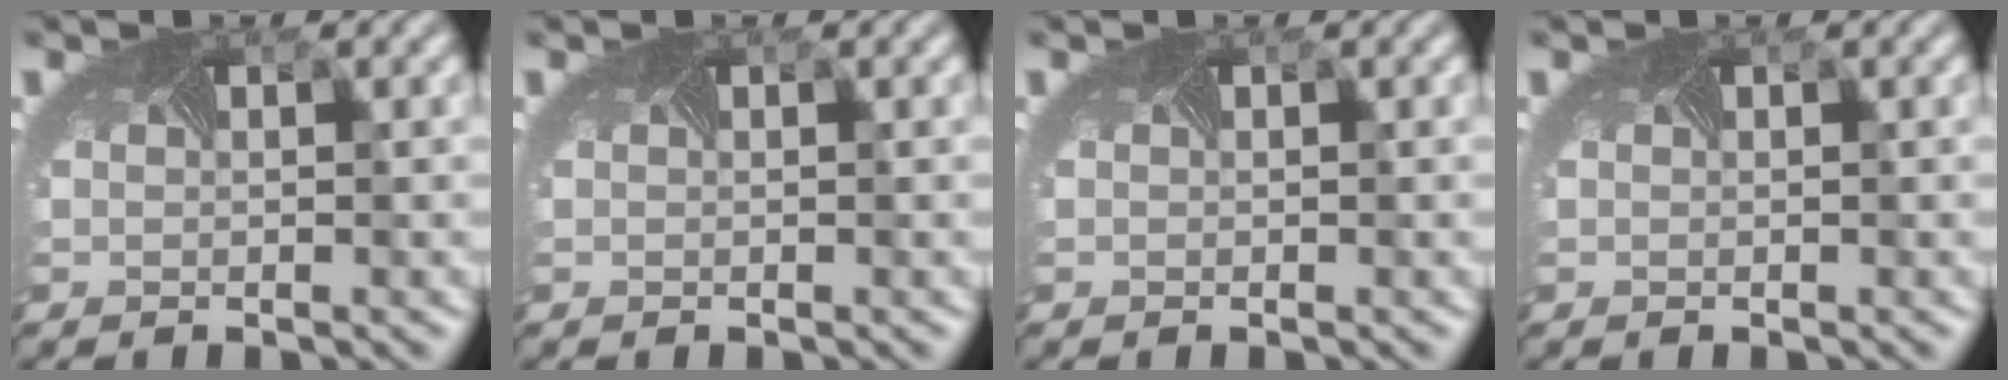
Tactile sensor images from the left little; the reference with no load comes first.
{"total": 0.0}
{"total": 0.0}
{"total": 0.0}